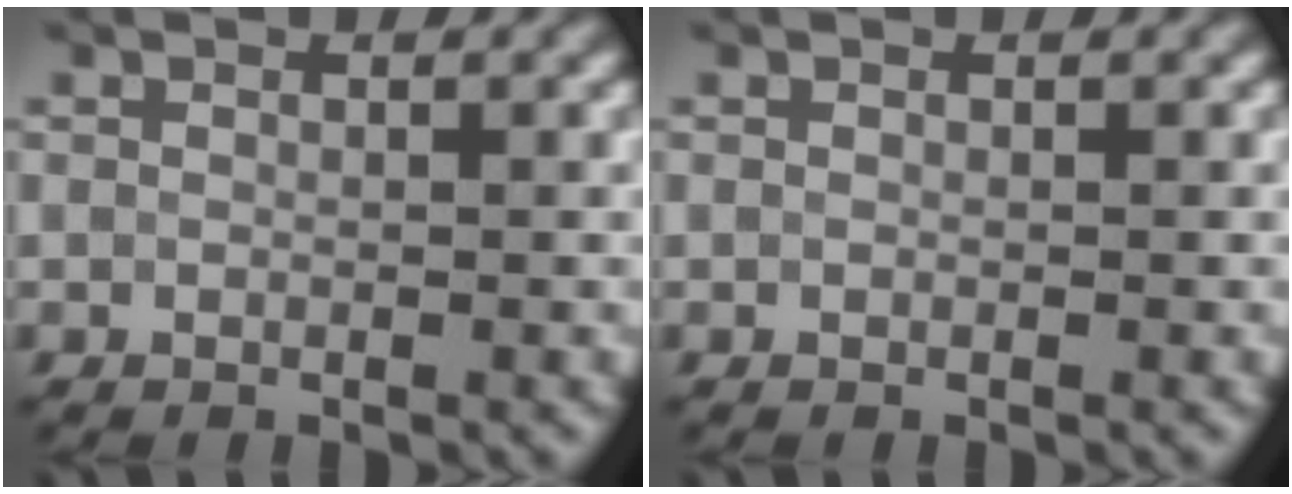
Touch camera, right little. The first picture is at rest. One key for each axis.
{"total": 0.0}